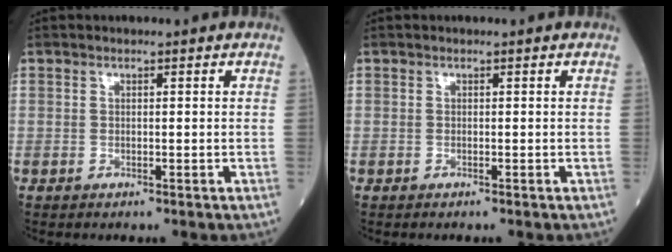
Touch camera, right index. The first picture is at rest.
{"total": 0.0}